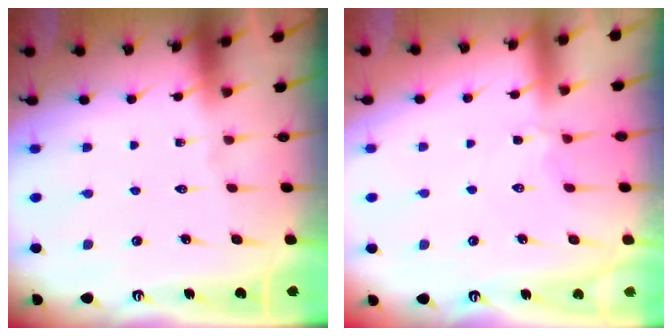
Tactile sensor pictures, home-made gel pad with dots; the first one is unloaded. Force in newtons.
{"total": 2.7, "press": 2.6, "slide": 0.5}